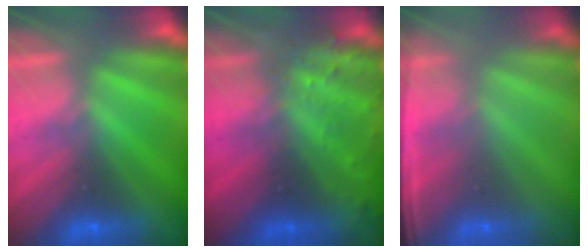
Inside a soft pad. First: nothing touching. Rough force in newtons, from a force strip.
{"total": 7.9}
{"total": 1.3}